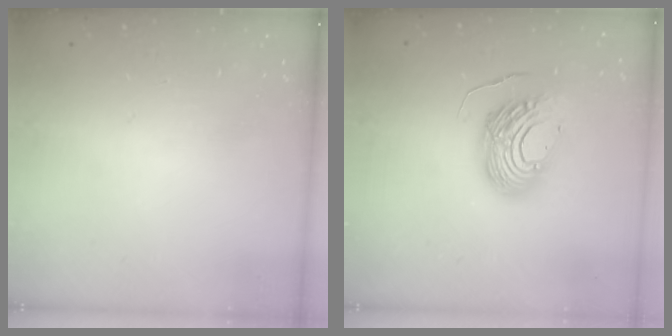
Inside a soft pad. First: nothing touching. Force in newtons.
{"total": 13.0, "press": 13.0, "slide": 1.1}